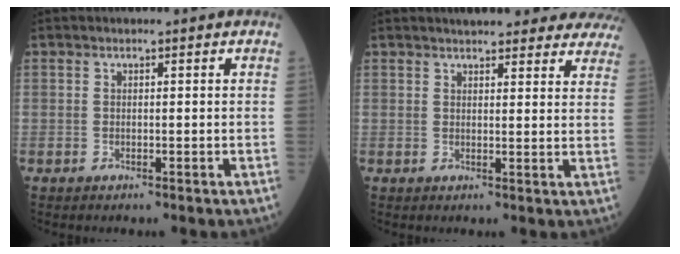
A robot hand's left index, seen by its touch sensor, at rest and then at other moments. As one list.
[{"total": 20.3, "force": [18.6, 4.2, 6.9], "torque": [-0.076, -0.018, 0.207]}]